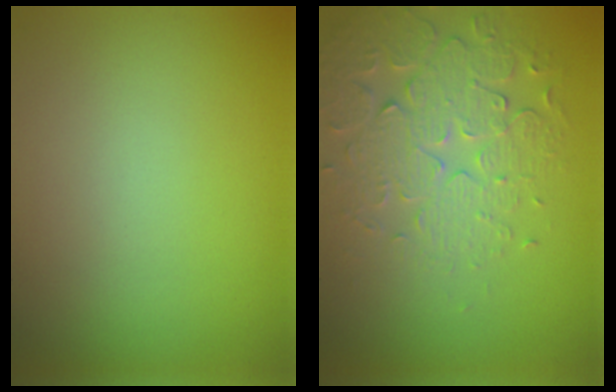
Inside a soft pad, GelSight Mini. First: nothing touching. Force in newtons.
{"total": 5.1, "press": 4.5, "slide": 2.5}